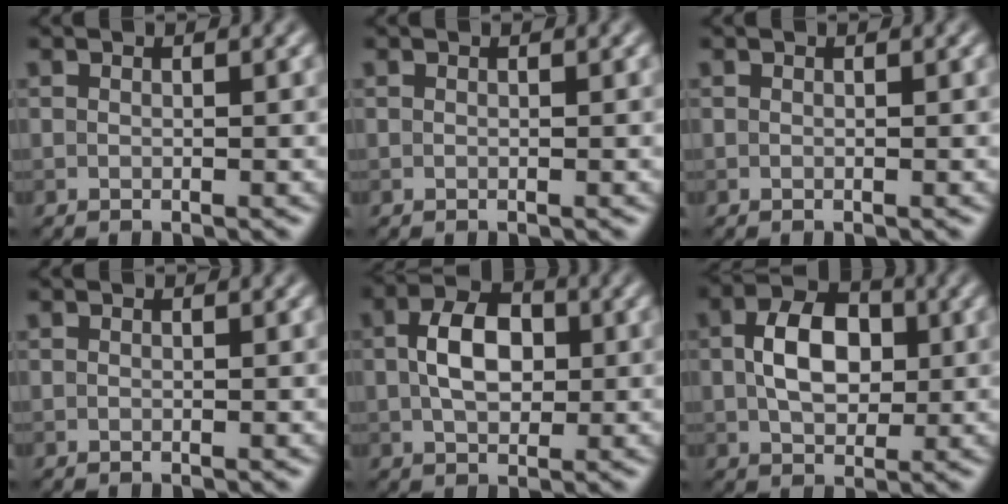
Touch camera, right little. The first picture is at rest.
{"total": 0.0}
{"total": 0.0}
{"total": 0.0}
{"total": 4.9, "force": [0.4, 3.1, 3.8], "torque": [-0.071, 0.007, 0.001]}
{"total": 5.5, "force": [0.5, 3.6, 4.1], "torque": [-0.076, 0.006, 0.004]}